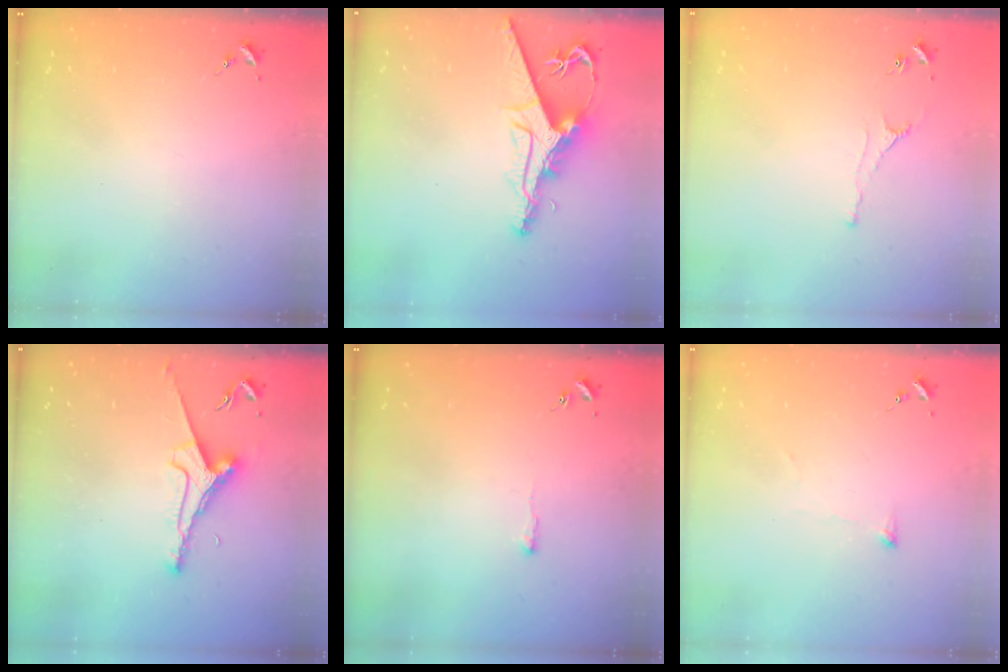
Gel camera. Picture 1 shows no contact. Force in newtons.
{"total": 10.3, "press": 10.2, "slide": 1.1}
{"total": 2.2, "press": 2.1, "slide": 0.4}
{"total": 7.6, "press": 7.5, "slide": 0.9}
{"total": 2.1, "press": 2.1, "slide": 0.4}
{"total": 2.8, "press": 2.7, "slide": 0.5}